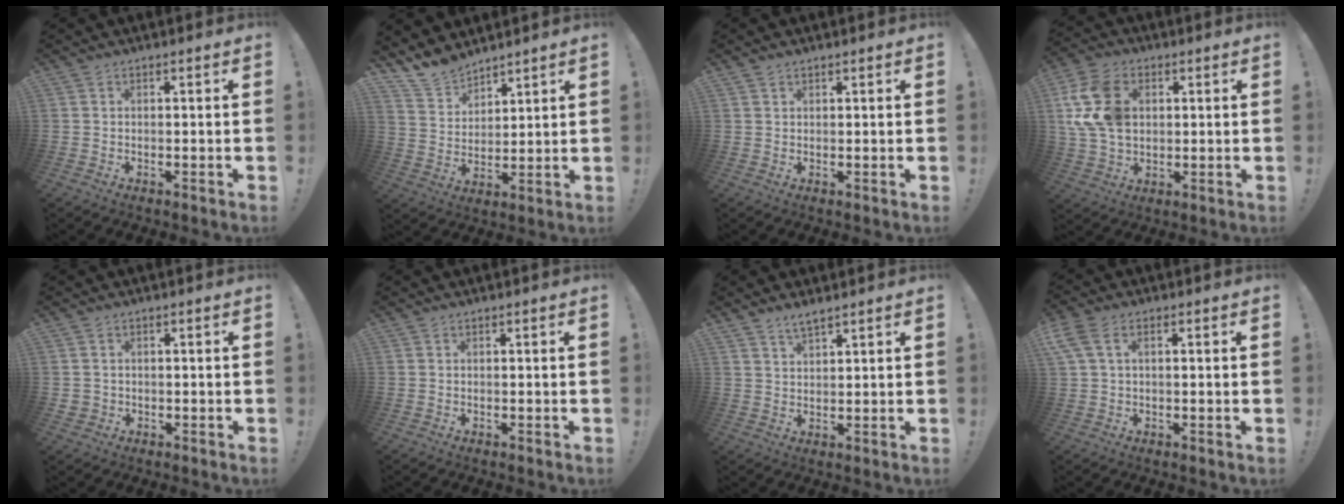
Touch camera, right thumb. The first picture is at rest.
{"total": 11.8, "force": [10.6, 5.1, 1.4], "torque": [-0.054, -0.085, 0.207]}
{"total": 1.2, "force": [1.1, 0.6, 0.2], "torque": [0.000, -0.003, 0.021]}
{"total": 15.7, "force": [3.3, 11.4, 10.4], "torque": [-0.206, -0.002, 0.068]}
{"total": 1.8, "force": [0.3, 1.7, 0.4], "torque": [0.000, -0.002, 0.004]}
{"total": 0.0}
{"total": 3.7, "force": [3.2, 0.9, 1.6], "torque": [-0.026, -0.020, 0.057]}
{"total": 5.0, "force": [1.2, 2.5, 4.2], "torque": [-0.092, 0.008, 0.025]}